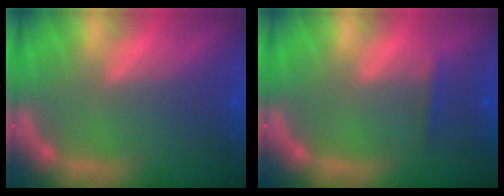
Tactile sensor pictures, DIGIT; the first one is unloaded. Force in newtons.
{"total": 0.9}